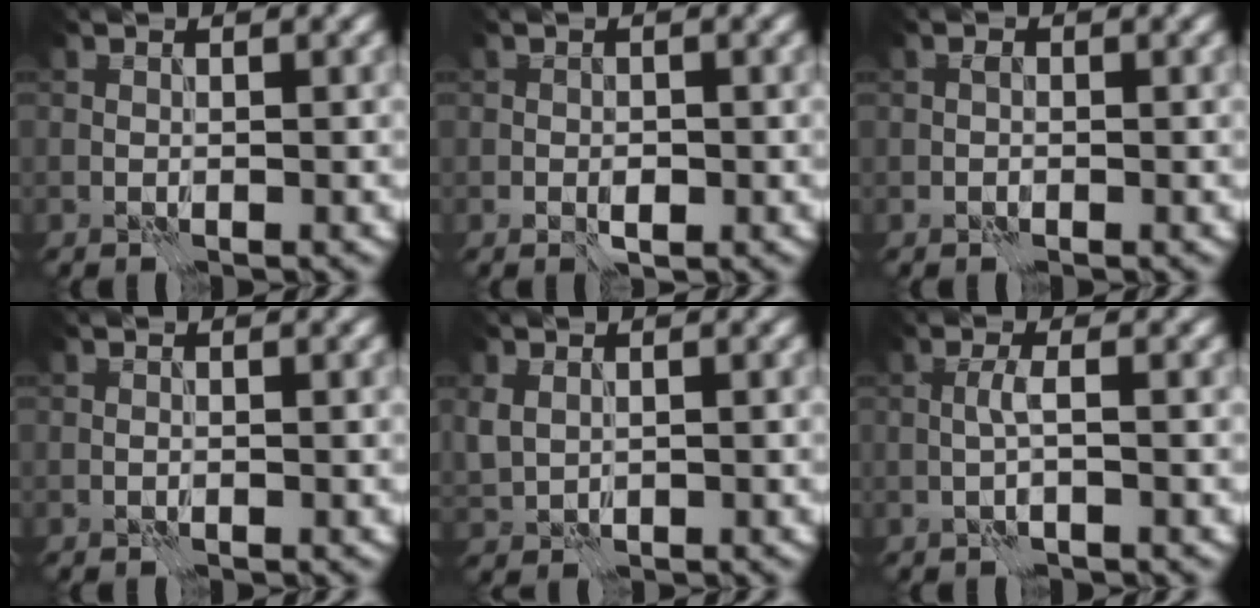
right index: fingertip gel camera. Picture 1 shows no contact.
{"total": 1.7, "force": [-0.5, 1.2, 1.1], "torque": [-0.020, -0.005, -0.007]}
{"total": 0.9, "force": [-0.2, 0.7, 0.6], "torque": [-0.009, 0.001, -0.007]}
{"total": 0.0}
{"total": 1.8, "force": [0.3, 1.4, 1.0], "torque": [-0.030, -0.003, 0.009]}
{"total": 1.5, "force": [-0.2, 0.2, 1.4], "torque": [-0.030, 0.006, -0.006]}